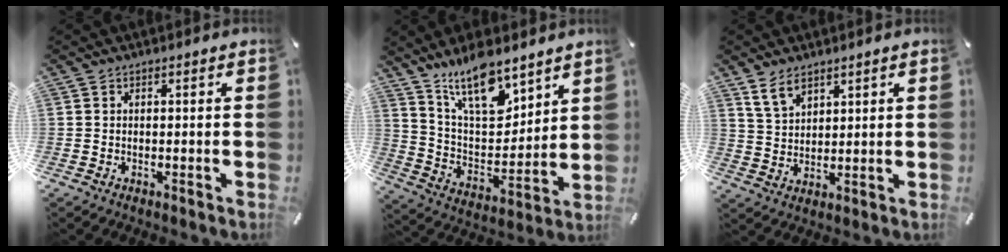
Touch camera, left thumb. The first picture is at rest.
{"total": 15.6, "force": [12.3, 6.1, 7.5], "torque": [-0.147, -0.075, 0.223]}
{"total": 5.7, "force": [4.3, 3.2, 1.9], "torque": [-0.049, -0.008, 0.084]}